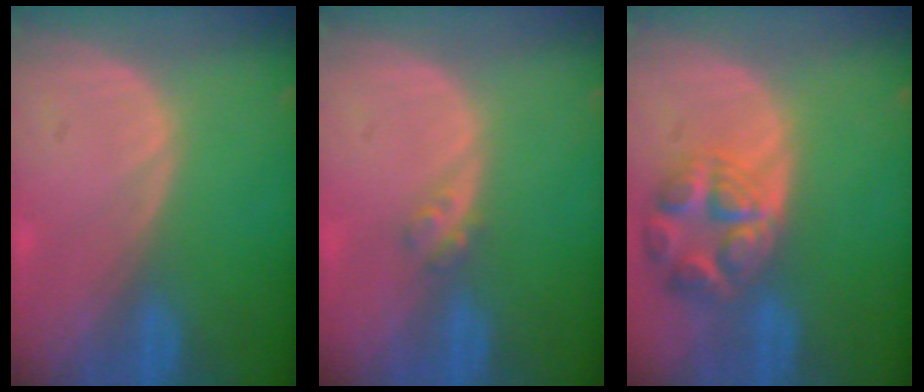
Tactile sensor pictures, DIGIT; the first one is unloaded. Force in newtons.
{"total": 1.8, "press": 1.5, "slide": 0.9}
{"total": 7.9, "press": 7.0, "slide": 3.6}